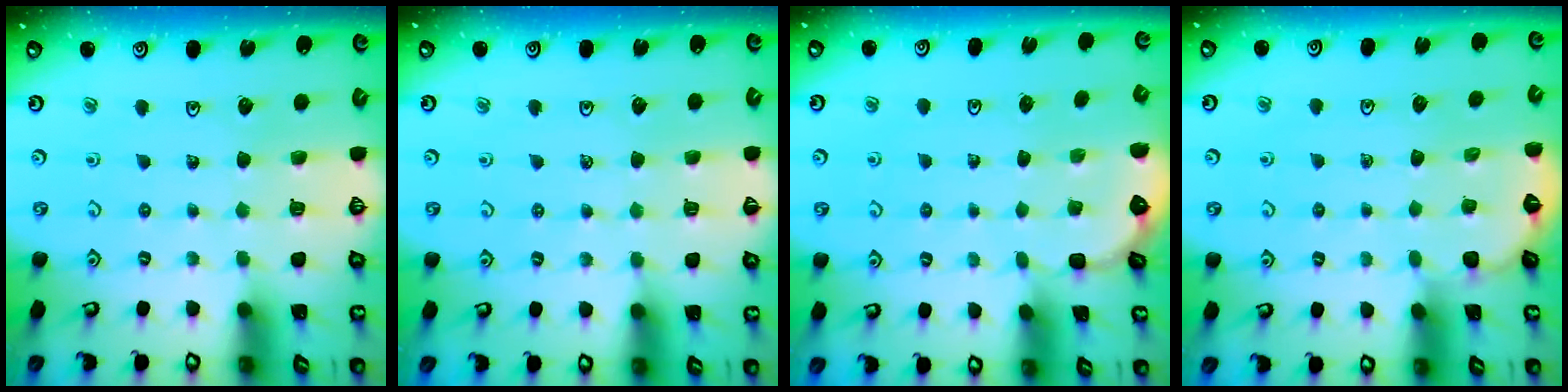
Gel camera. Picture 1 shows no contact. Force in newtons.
{"total": 2.0, "press": 2.0, "slide": 0.3}
{"total": 1.6, "press": 0.9, "slide": 1.3}
{"total": 2.0, "press": 2.0, "slide": 0.1}